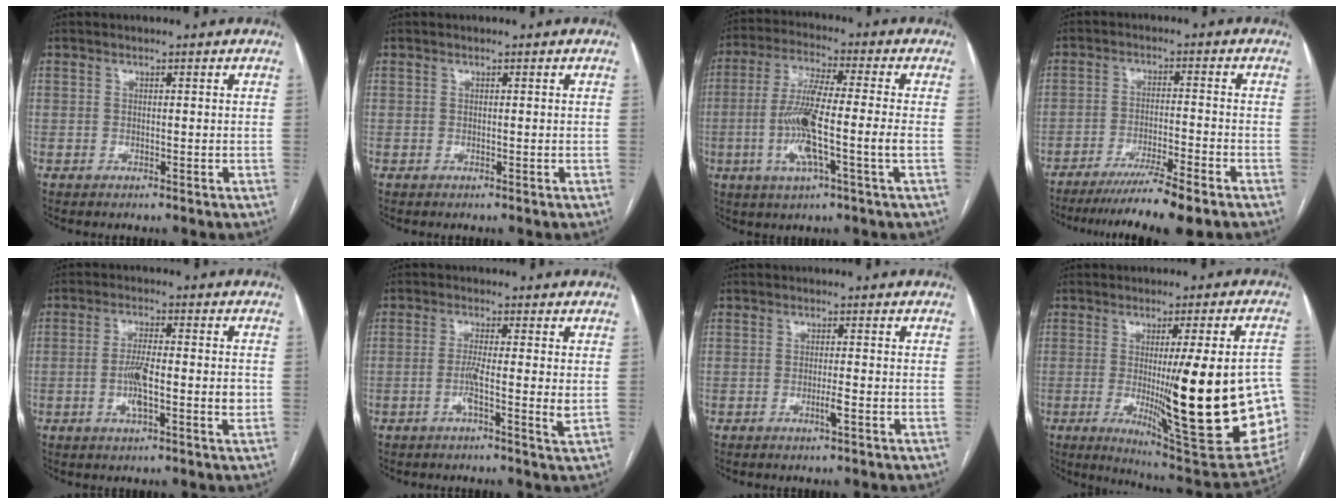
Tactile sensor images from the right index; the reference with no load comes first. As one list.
[{"total": 0.0}, {"total": 11.9, "force": [-2.3, 0.3, 11.6], "torque": [-0.234, -0.002, -0.051]}, {"total": 10.4, "force": [-8.3, -0.7, 6.3], "torque": [-0.087, -0.030, -0.133]}, {"total": 9.3, "force": [-1.4, 1.2, 9.1], "torque": [-0.163, 0.000, -0.027]}, {"total": 4.5, "force": [-0.7, -0.2, 4.4], "torque": [-0.081, -0.005, -0.017]}, {"total": 1.7, "force": [-0.7, -0.1, 1.6], "torque": [-0.032, -0.004, -0.012]}, {"total": 25.0, "force": [-3.4, 2.7, 24.6], "torque": [-0.259, -0.020, -0.033]}]